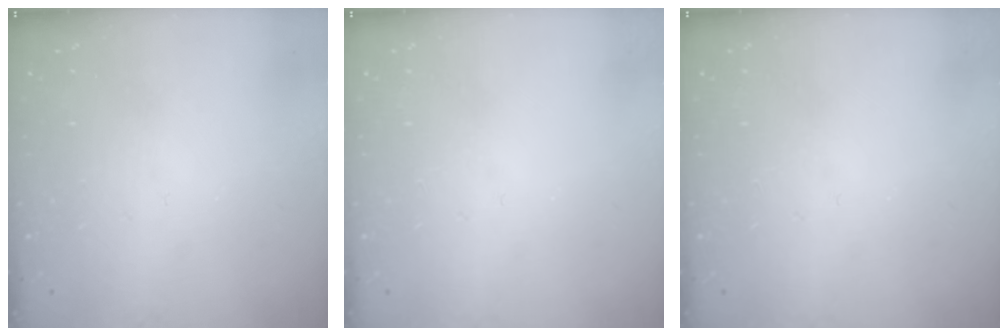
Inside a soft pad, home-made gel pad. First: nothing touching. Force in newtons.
{"total": 0.0}
{"total": 0.0}